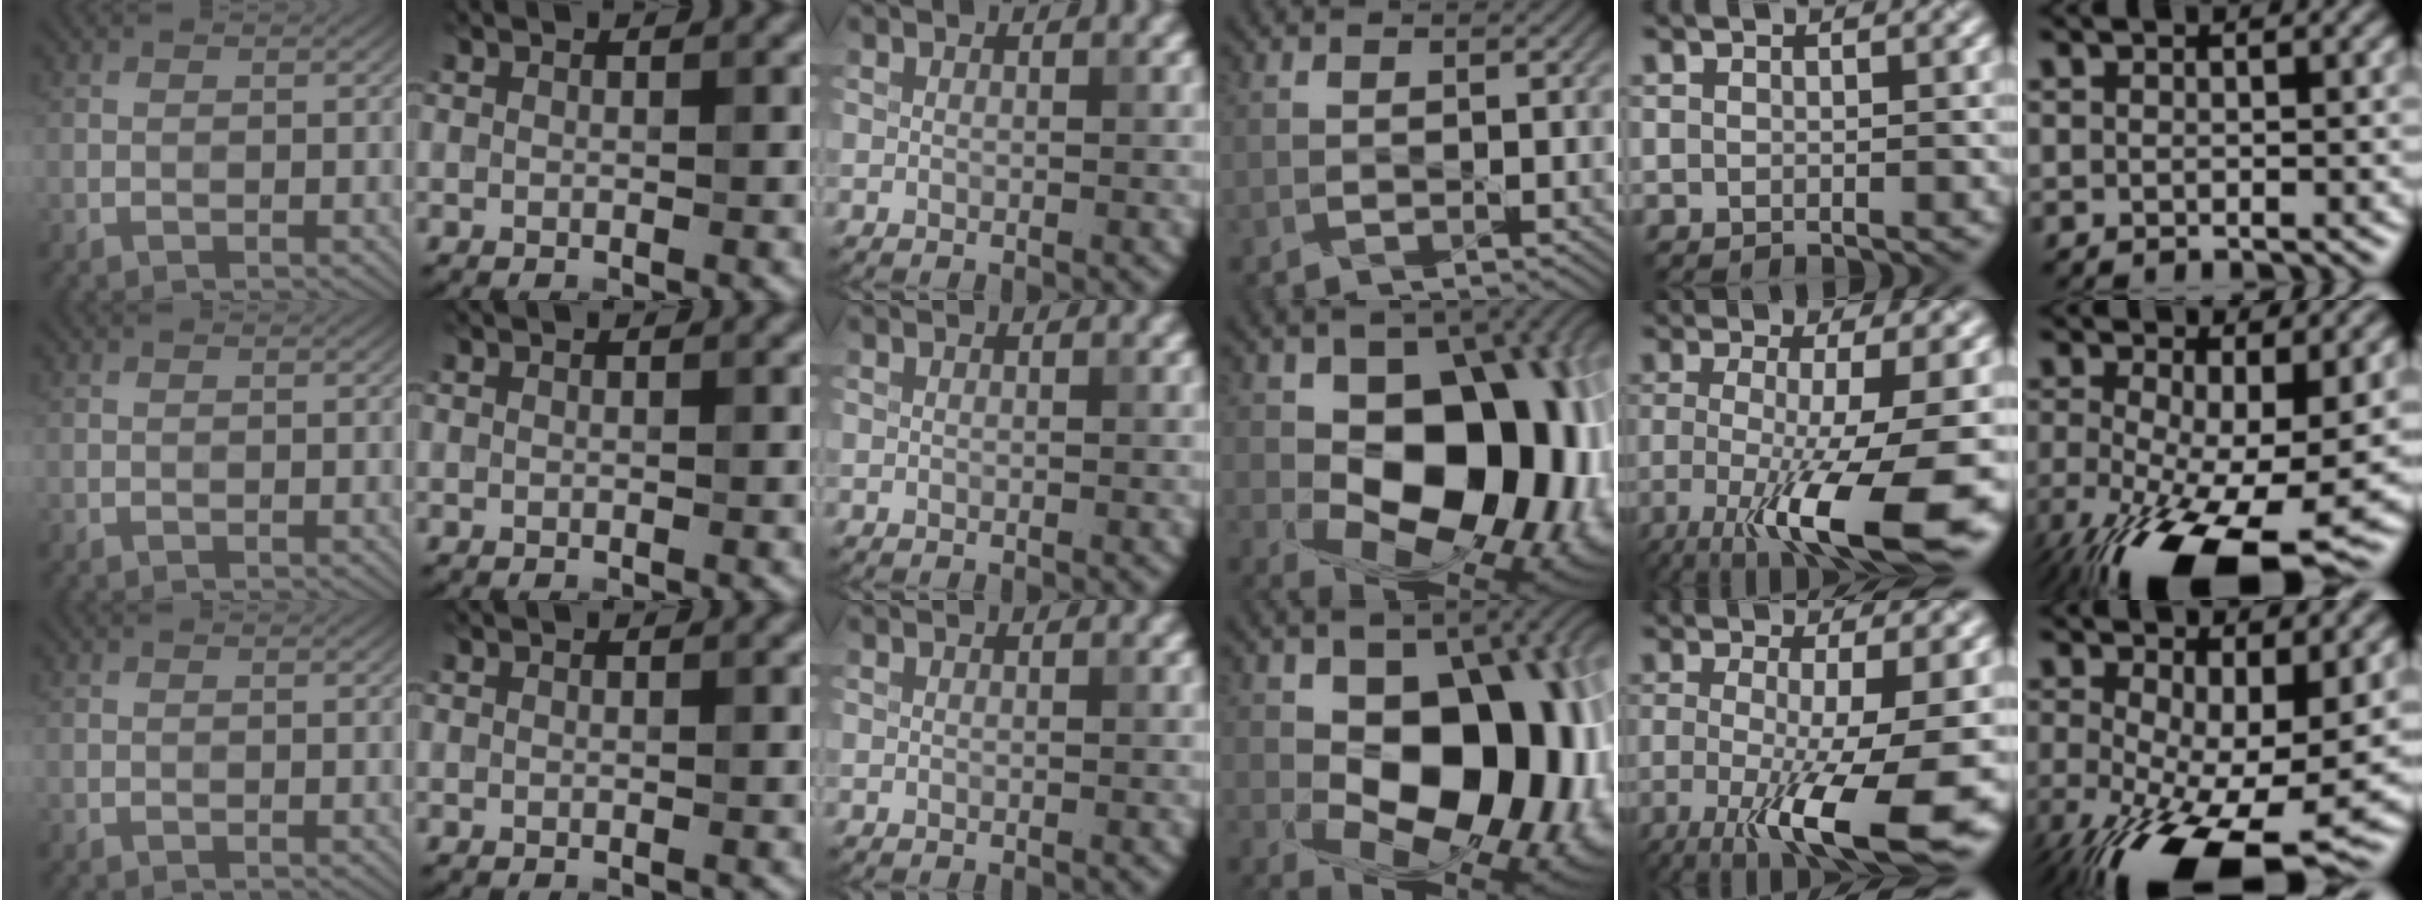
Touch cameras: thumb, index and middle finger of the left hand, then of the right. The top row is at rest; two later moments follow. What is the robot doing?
{"motion": "shake", "object": "tambourine"}